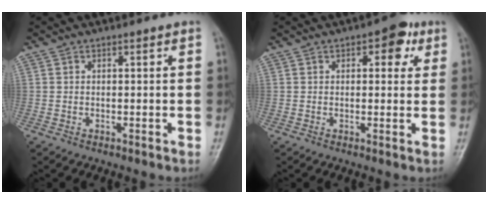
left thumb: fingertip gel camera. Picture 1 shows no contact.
{"total": 5.6, "force": [2.4, 3.0, 4.1], "torque": [-0.024, -0.002, 0.021]}